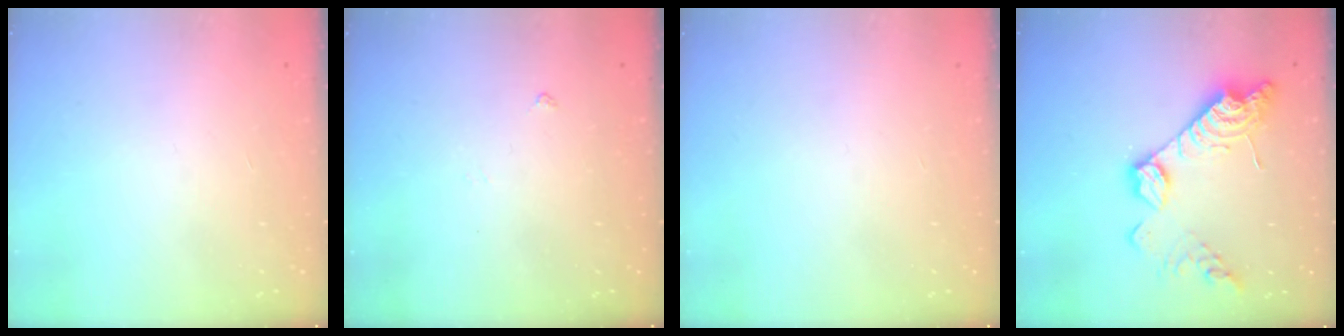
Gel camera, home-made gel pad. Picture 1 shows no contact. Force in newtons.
{"total": 3.4, "press": 3.3, "slide": 0.5}
{"total": 0.0}
{"total": 16.6, "press": 16.6, "slide": 1.2}